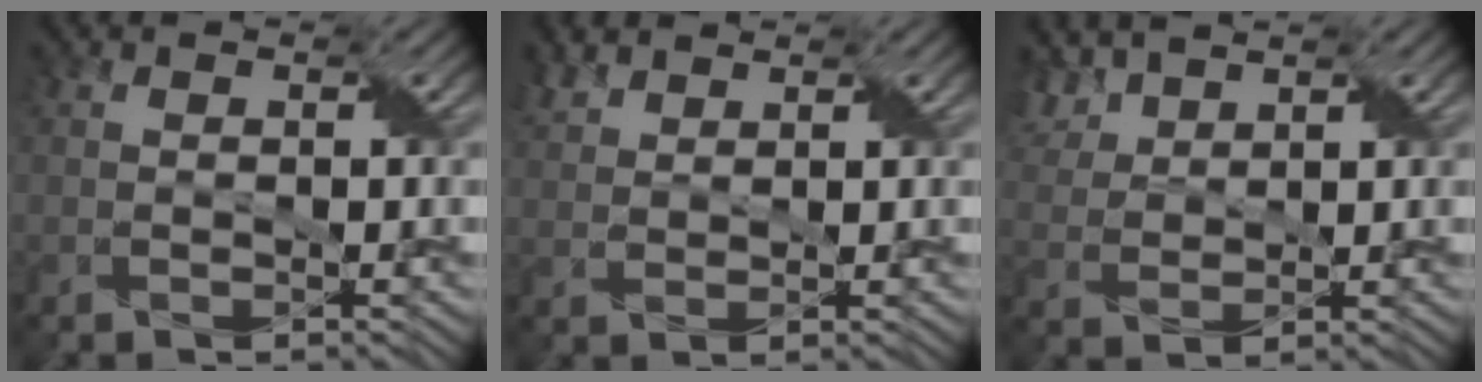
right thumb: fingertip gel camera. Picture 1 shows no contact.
{"total": 3.0, "force": [2.4, 1.4, 1.1], "torque": [-0.034, 0.011, 0.053]}
{"total": 4.1, "force": [3.2, 1.9, 1.9], "torque": [-0.057, 0.010, 0.069]}